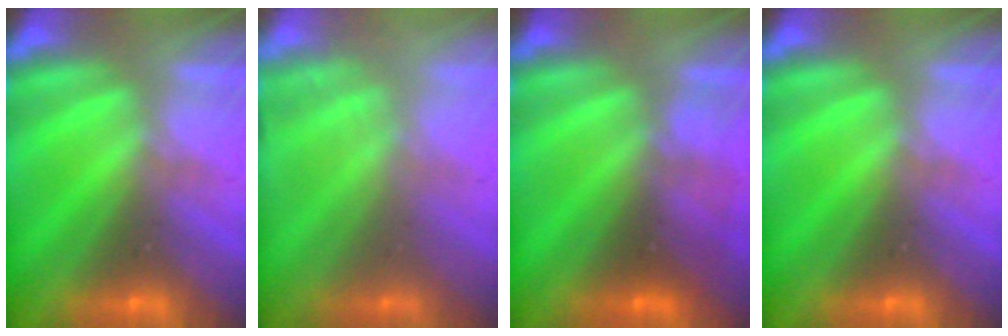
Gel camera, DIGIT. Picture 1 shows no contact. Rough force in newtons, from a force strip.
{"total": 2.5}
{"total": 2.7}
{"total": 0.0}